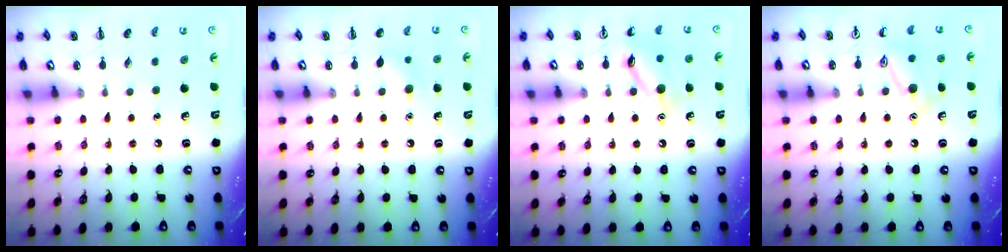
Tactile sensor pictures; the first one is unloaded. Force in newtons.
{"total": 5.9, "press": 5.8, "slide": 1.4}
{"total": 11.7, "press": 11.7, "slide": 0.7}
{"total": 11.7, "press": 11.7, "slide": 0.7}